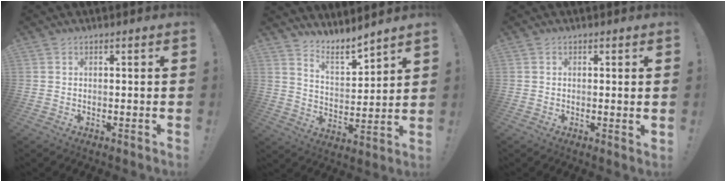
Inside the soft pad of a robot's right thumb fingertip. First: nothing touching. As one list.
[{"total": 7.7, "force": [7.1, 1.8, 2.4], "torque": [-0.034, -0.074, 0.125]}, {"total": 1.3, "force": [0.6, 0.1, 1.1], "torque": [-0.005, -0.007, 0.008]}]